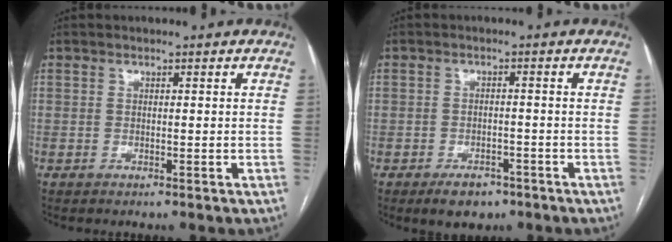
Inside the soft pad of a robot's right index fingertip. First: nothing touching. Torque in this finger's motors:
{"motor_torque": [-0.03, -0.03, -0.08, -0.07]}